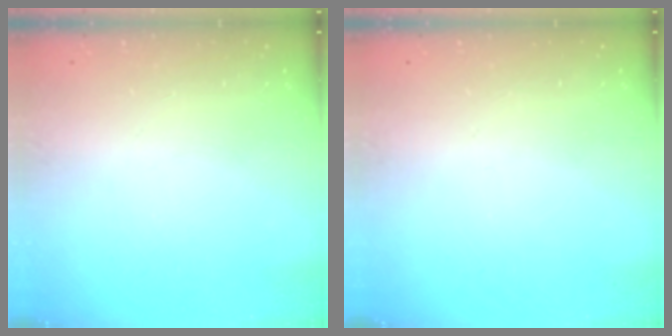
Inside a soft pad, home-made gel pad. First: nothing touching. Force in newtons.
{"total": 0.0}